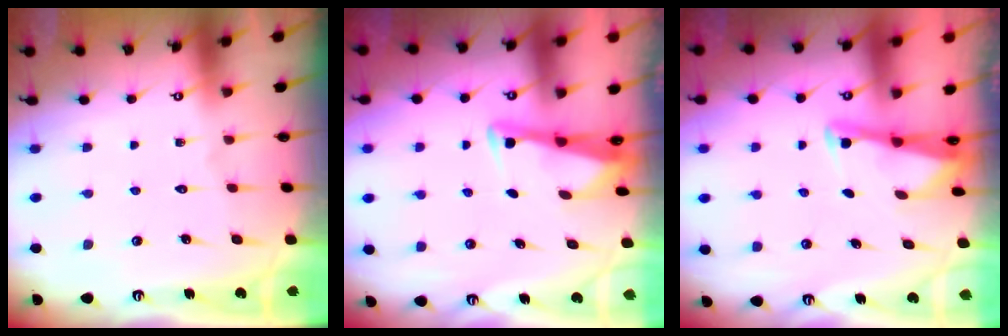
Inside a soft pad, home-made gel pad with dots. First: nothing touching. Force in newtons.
{"total": 3.1, "press": 3.1, "slide": 0.5}
{"total": 2.8, "press": 2.8, "slide": 0.1}